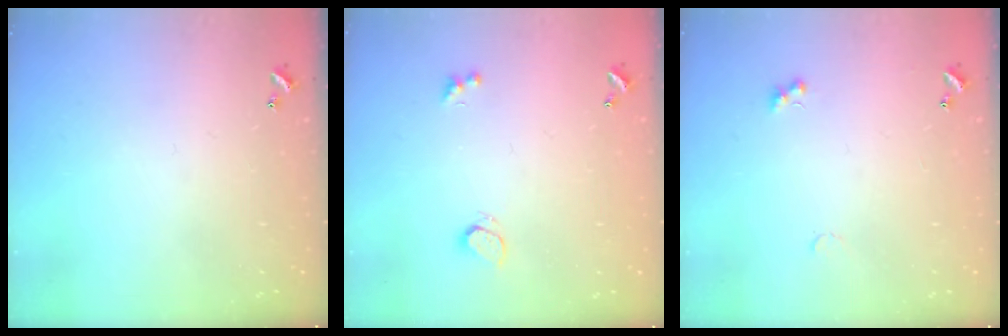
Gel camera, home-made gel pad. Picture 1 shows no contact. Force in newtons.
{"total": 2.4, "press": 1.9, "slide": 1.4}
{"total": 1.7, "press": 1.6, "slide": 0.5}